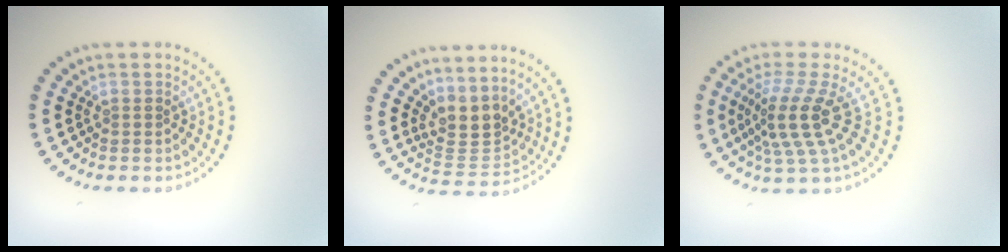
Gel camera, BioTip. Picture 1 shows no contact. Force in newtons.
{"total": 3.2, "press": 2.4, "slide": 2.1}
{"total": 4.4, "press": 3.1, "slide": 3.2}